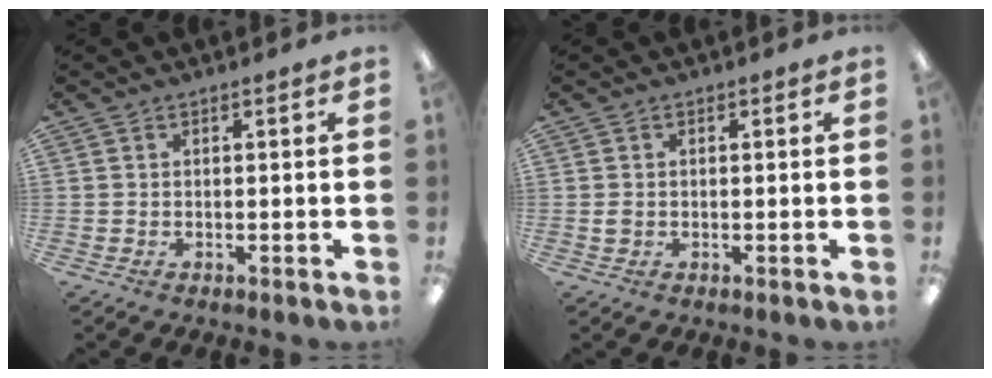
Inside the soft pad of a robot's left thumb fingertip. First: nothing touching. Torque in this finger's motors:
{"motor_torque": [-0.06, -0.02, 0.22, -0.22, 0.00]}